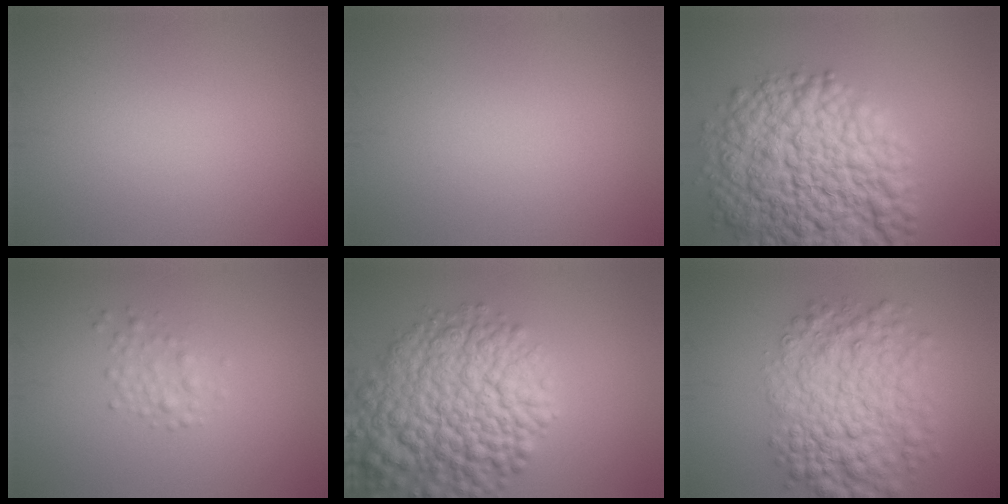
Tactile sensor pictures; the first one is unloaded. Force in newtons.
{"total": 0.0}
{"total": 15.2, "press": 15.2, "slide": 0.6}
{"total": 2.2, "press": 2.2, "slide": 0.1}
{"total": 11.4, "press": 11.4, "slide": 0.5}
{"total": 8.5, "press": 8.5, "slide": 0.1}